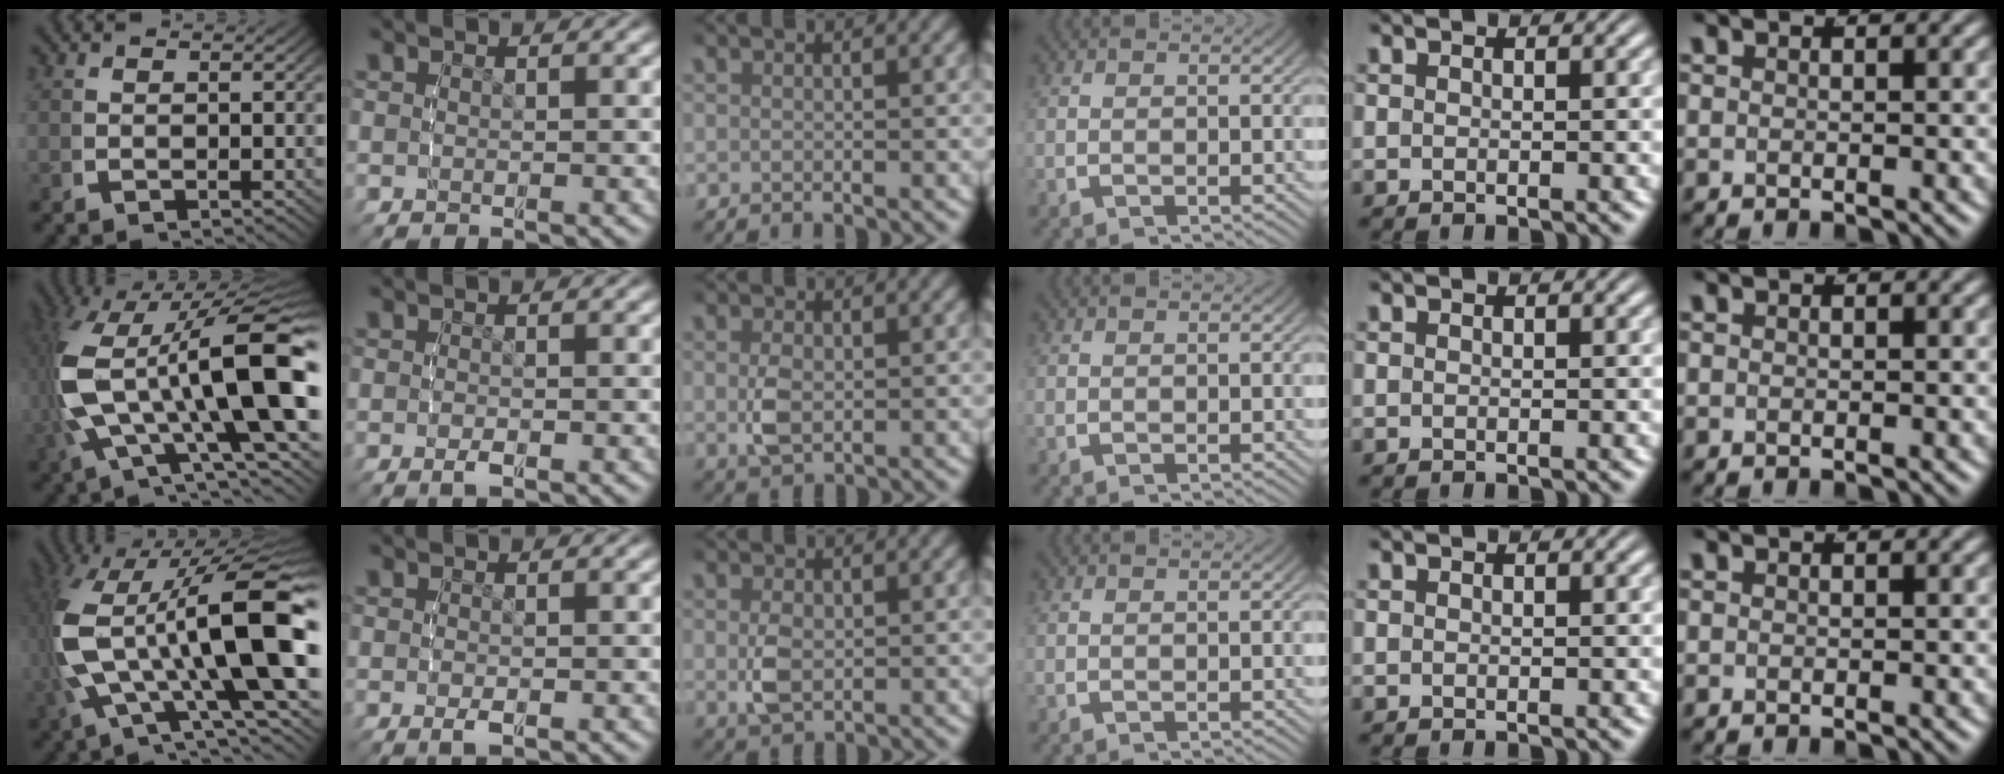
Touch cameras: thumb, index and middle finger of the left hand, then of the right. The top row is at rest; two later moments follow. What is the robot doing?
{"motion": "lift_and_place", "object": "button"}